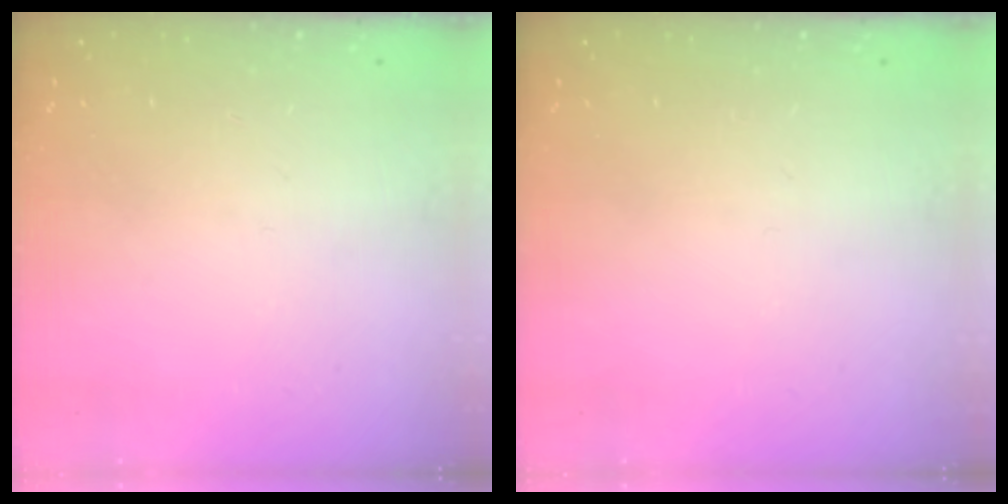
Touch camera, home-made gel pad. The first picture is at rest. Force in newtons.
{"total": 0.0}